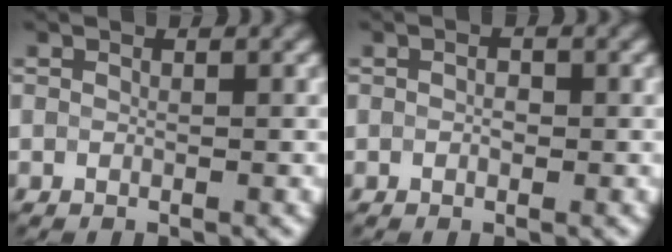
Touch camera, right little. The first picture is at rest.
{"total": 1.0, "force": [0.1, 0.7, 0.7], "torque": [-0.008, 0.000, -0.006]}